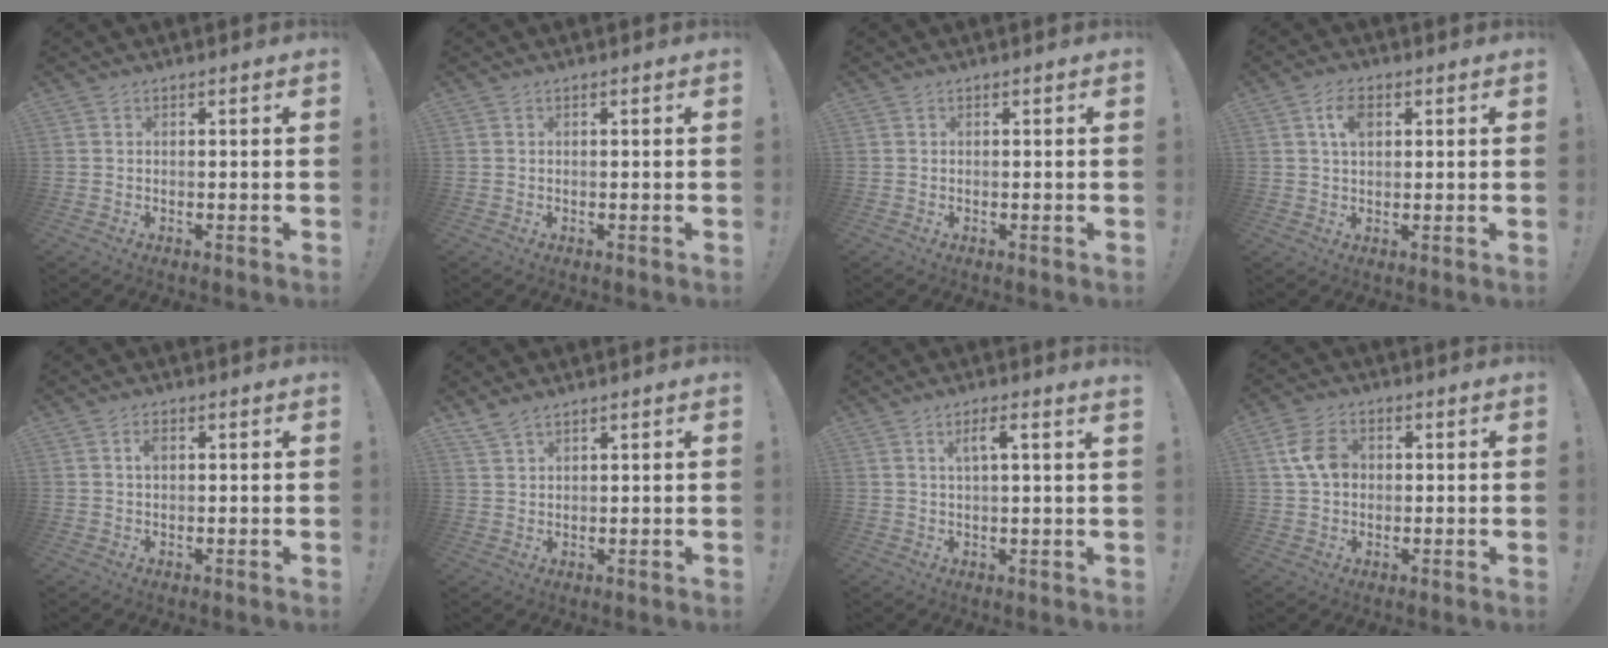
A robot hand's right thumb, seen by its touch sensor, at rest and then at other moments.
{"total": 0.0}
{"total": 0.0}
{"total": 5.9, "force": [2.1, 3.6, 4.3], "torque": [-0.077, 0.006, 0.036]}
{"total": 2.2, "force": [0.6, 1.2, 1.7], "torque": [-0.033, 0.003, 0.009]}
{"total": 4.0, "force": [3.3, 1.4, 1.7], "torque": [-0.029, -0.019, 0.064]}
{"total": 4.1, "force": [1.8, -0.1, 3.7], "torque": [-0.059, -0.006, 0.024]}
{"total": 8.4, "force": [1.3, 6.2, 5.5], "torque": [-0.096, 0.009, 0.024]}